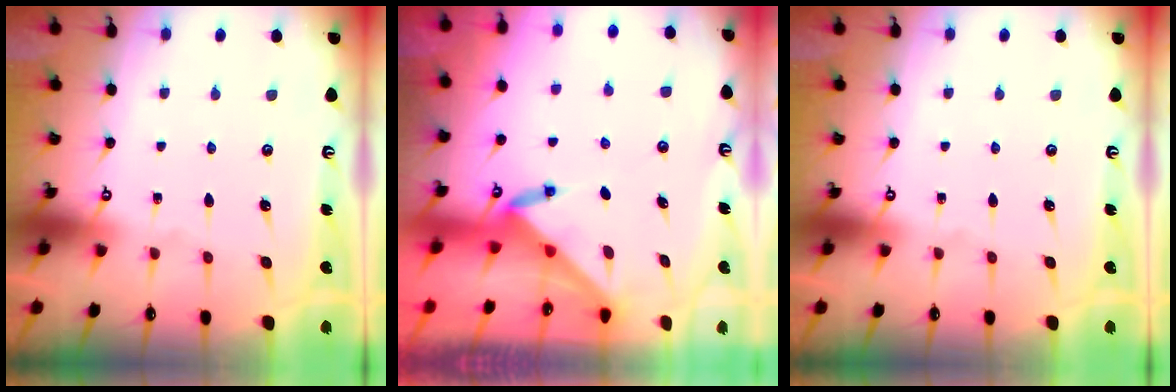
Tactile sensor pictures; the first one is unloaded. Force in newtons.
{"total": 3.5, "press": 3.4, "slide": 0.3}
{"total": 0.0}